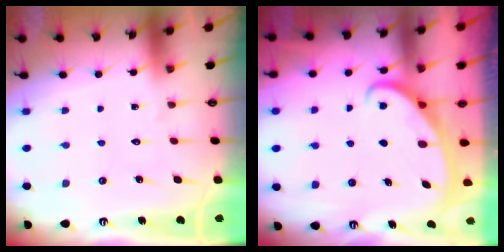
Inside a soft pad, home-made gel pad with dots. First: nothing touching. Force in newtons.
{"total": 2.4, "press": 2.3, "slide": 0.4}